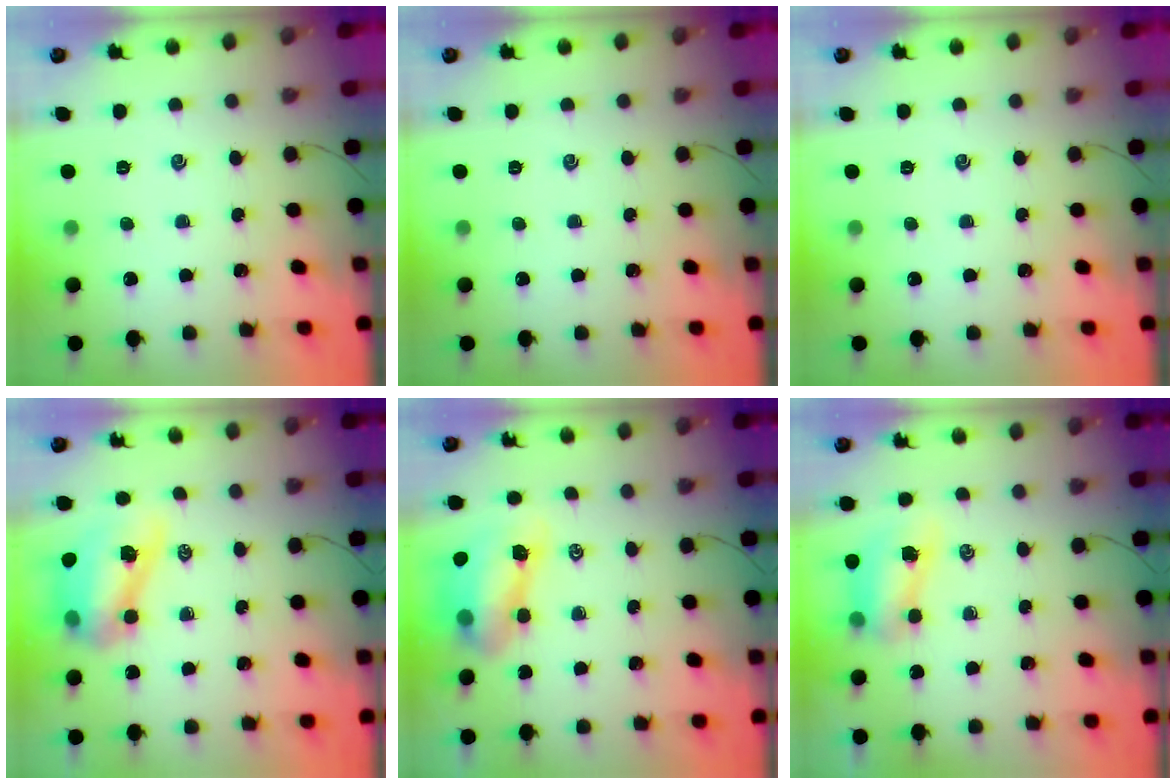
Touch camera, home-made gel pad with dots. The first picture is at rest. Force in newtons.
{"total": 0.0}
{"total": 0.0}
{"total": 10.7, "press": 10.3, "slide": 2.8}
{"total": 8.7, "press": 8.6, "slide": 1.7}
{"total": 7.8, "press": 7.8, "slide": 1.0}